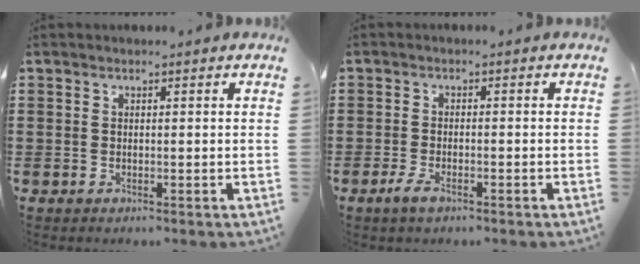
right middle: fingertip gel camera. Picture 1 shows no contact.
{"total": 2.5, "force": [-1.5, 0.7, 1.9], "torque": [-0.047, -0.005, -0.031]}